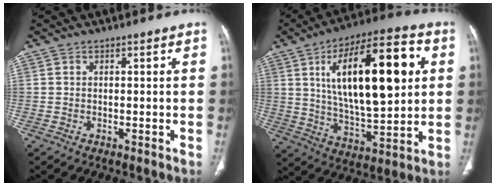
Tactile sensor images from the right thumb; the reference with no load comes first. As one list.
[{"total": 25.0, "force": [6.2, 9.8, 22.2], "torque": [-0.336, -0.007, 0.096]}]